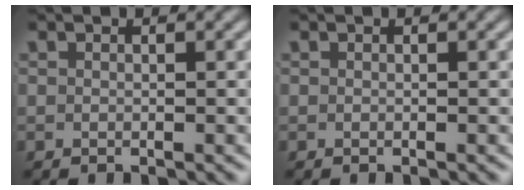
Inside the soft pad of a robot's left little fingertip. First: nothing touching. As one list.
[{"total": 0.0}]